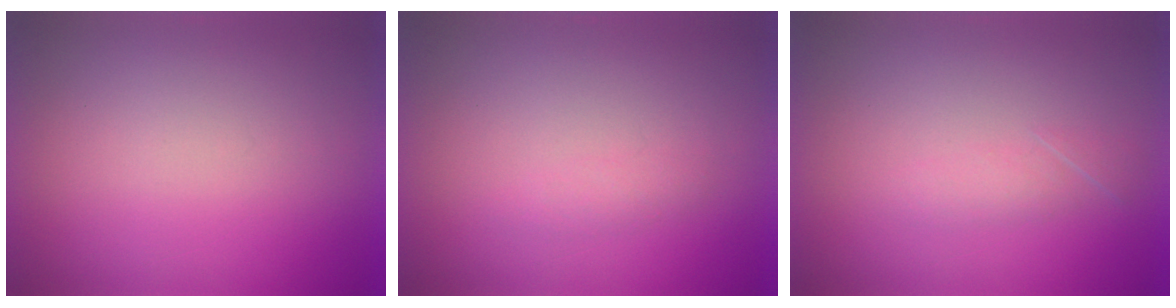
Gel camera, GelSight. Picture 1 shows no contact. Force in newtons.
{"total": 1.3}
{"total": 1.8}